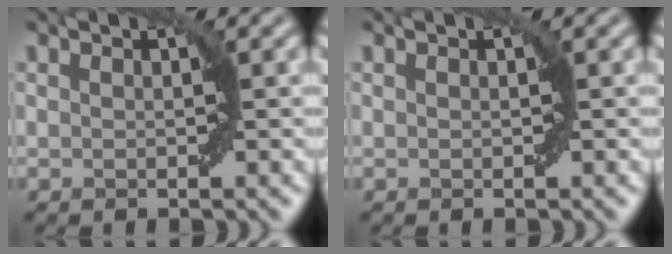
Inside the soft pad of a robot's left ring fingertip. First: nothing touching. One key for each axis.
{"total": 0.0}